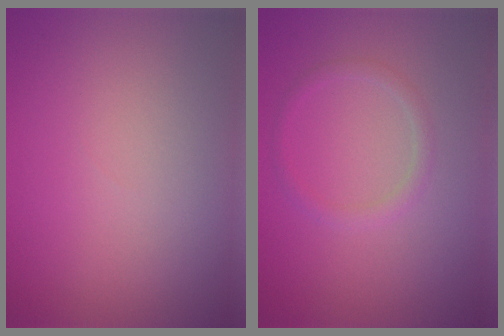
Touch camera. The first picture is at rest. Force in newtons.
{"total": 1.3, "press": 1.2, "slide": 0.0}